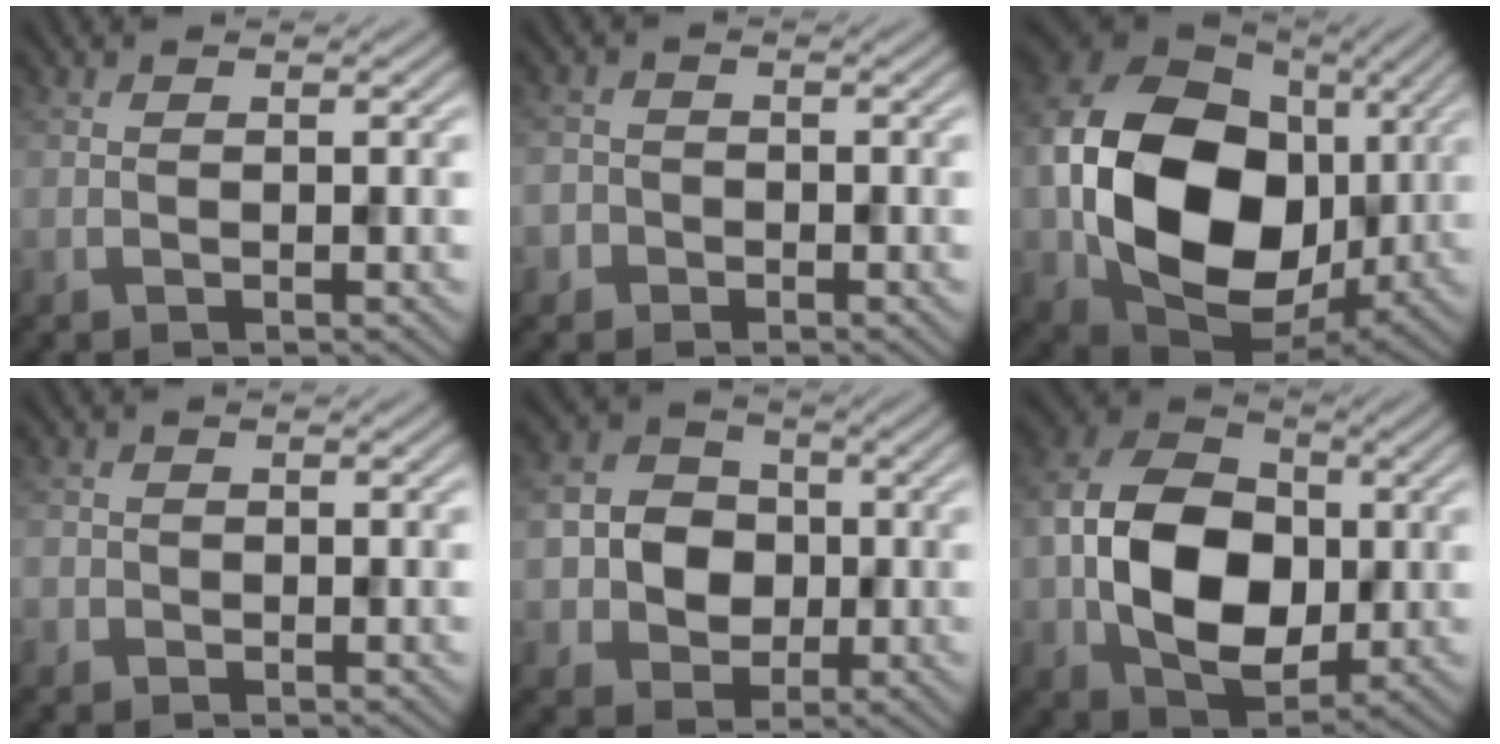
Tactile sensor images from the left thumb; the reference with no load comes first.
{"total": 2.5, "force": [-1.2, 2.1, 0.3], "torque": [0.000, 0.002, -0.035]}
{"total": 18.4, "force": [-0.5, 13.7, 12.3], "torque": [-0.273, -0.030, -0.001]}
{"total": 1.4, "force": [-0.6, 1.2, 0.1], "torque": [0.003, -0.003, -0.017]}
{"total": 6.9, "force": [-0.7, 5.9, 3.6], "torque": [-0.078, 0.000, -0.031]}
{"total": 13.0, "force": [-1.1, 9.1, 9.2], "torque": [-0.198, 0.006, -0.025]}